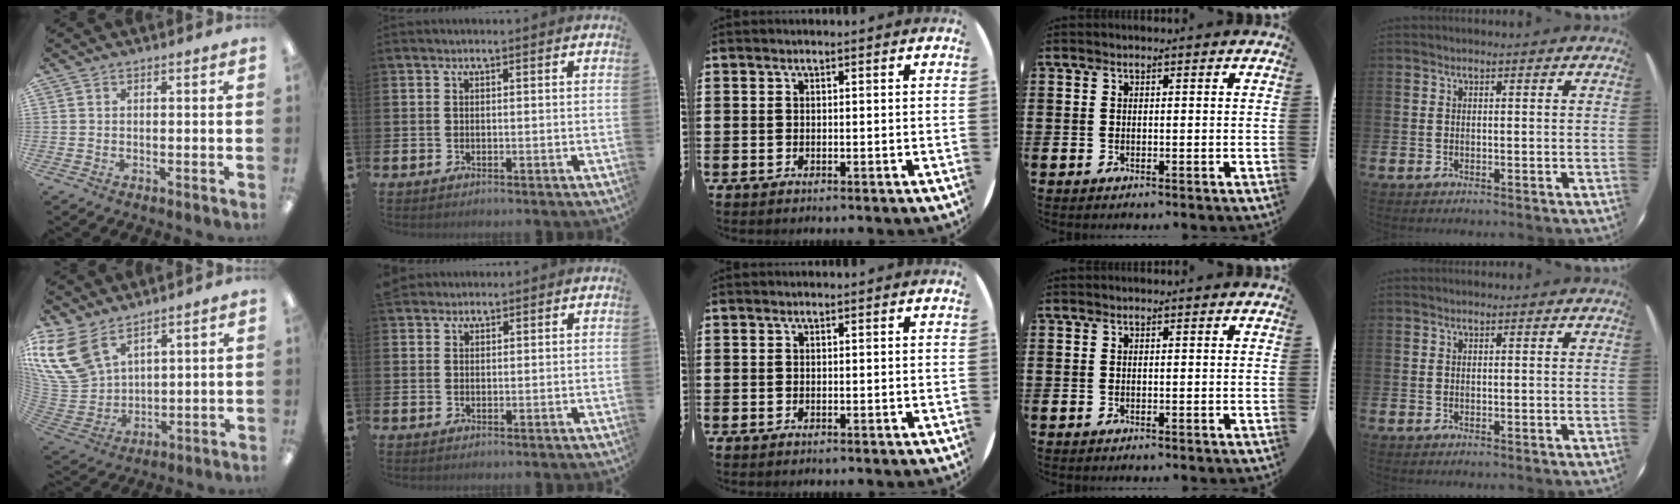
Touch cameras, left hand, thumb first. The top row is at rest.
{"thumb": {"total": 15.5, "force": [9.2, 9.7, 7.8], "torque": [-0.195, -0.040, 0.181]}, "index": {"total": 1.9, "force": [1.8, 0.7, -0.2], "torque": [0.014, -0.002, 0.031]}}